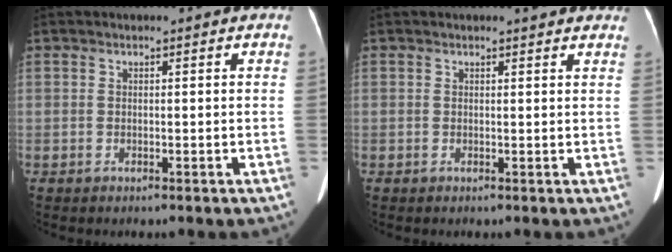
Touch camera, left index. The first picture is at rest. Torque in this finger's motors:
{"motor_torque": [-0.05, 0.12, -0.05, -0.05]}